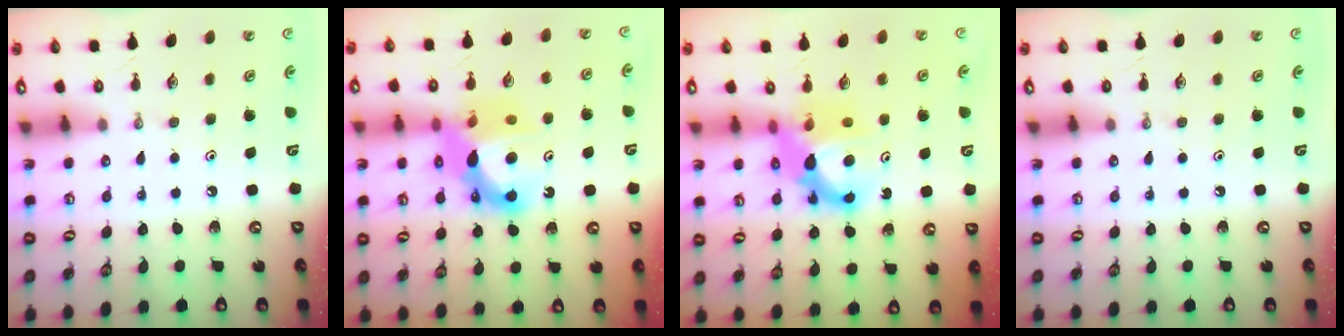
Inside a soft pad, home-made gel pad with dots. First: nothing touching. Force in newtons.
{"total": 13.3, "press": 13.1, "slide": 2.8}
{"total": 11.1, "press": 11.0, "slide": 0.9}
{"total": 0.0}